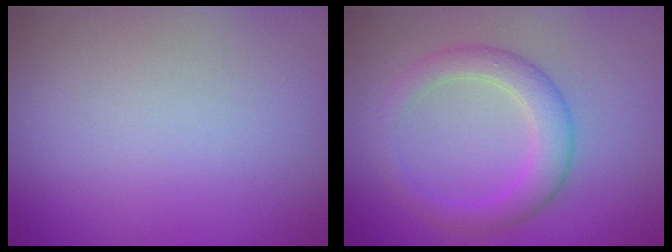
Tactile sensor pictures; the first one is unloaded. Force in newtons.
{"total": 3.5, "press": 3.5, "slide": 0.1}